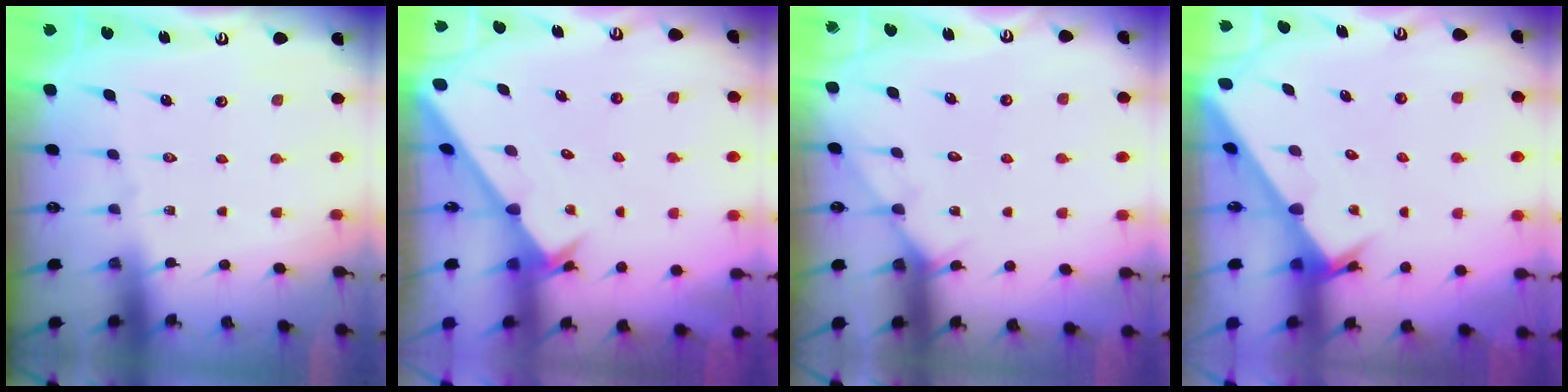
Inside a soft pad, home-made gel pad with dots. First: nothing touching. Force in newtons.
{"total": 2.5, "press": 2.5, "slide": 0.2}
{"total": 5.4, "press": 5.4, "slide": 0.3}
{"total": 2.8, "press": 2.8, "slide": 0.1}